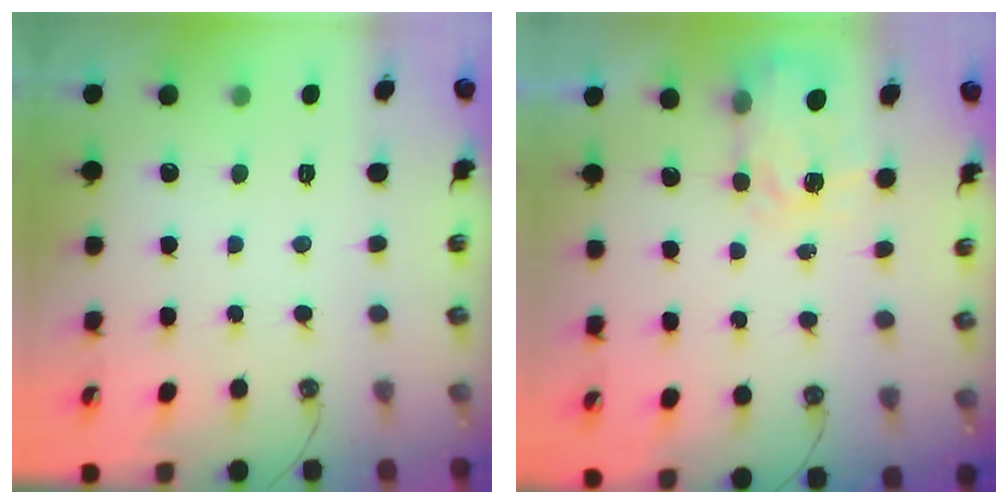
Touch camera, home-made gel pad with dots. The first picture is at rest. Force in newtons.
{"total": 4.0, "press": 3.9, "slide": 0.6}